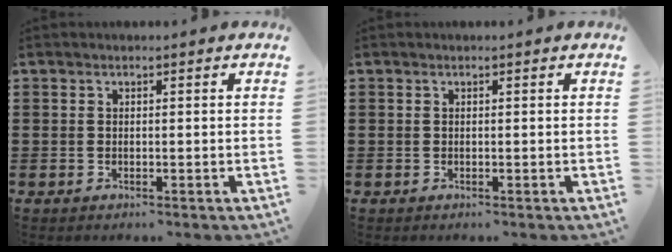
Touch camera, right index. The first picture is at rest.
{"total": 0.0}